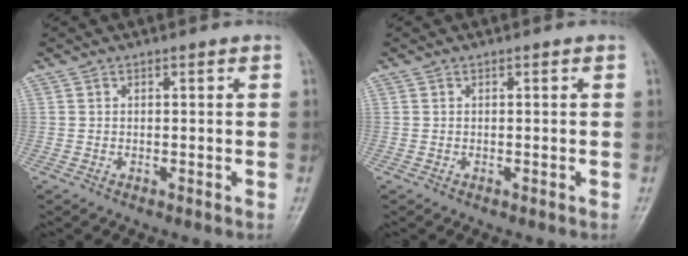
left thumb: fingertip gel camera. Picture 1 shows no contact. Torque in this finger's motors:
{"motor_torque": [-0.01, 0.02, 0.01, 0.02, 0.00]}